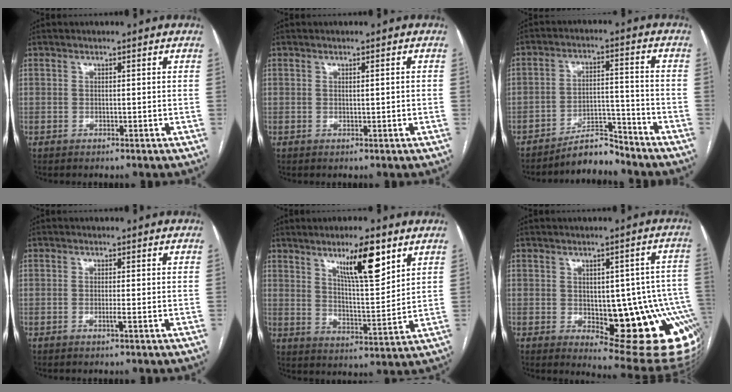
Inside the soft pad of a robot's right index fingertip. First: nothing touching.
{"total": 0.8, "force": [0.0, 0.0, 0.8], "torque": [-0.016, 0.000, 0.003]}
{"total": 6.1, "force": [-5.9, 1.0, 1.1], "torque": [-0.014, 0.018, -0.100]}
{"total": 0.9, "force": [-0.3, -0.2, 0.9], "torque": [-0.017, -0.001, -0.007]}
{"total": 10.6, "force": [6.2, 1.7, 8.4], "torque": [-0.141, -0.005, 0.104]}
{"total": 18.8, "force": [-4.6, 6.8, 16.9], "torque": [-0.116, 0.022, -0.035]}